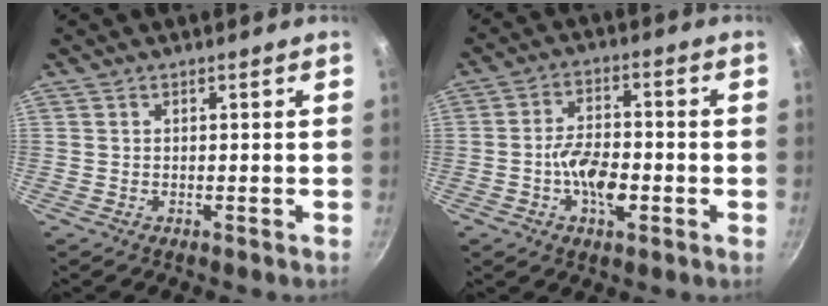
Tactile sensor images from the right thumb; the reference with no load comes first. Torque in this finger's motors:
{"motor_torque": [0.62, 1.50, 0.90, -0.66, 0.06]}